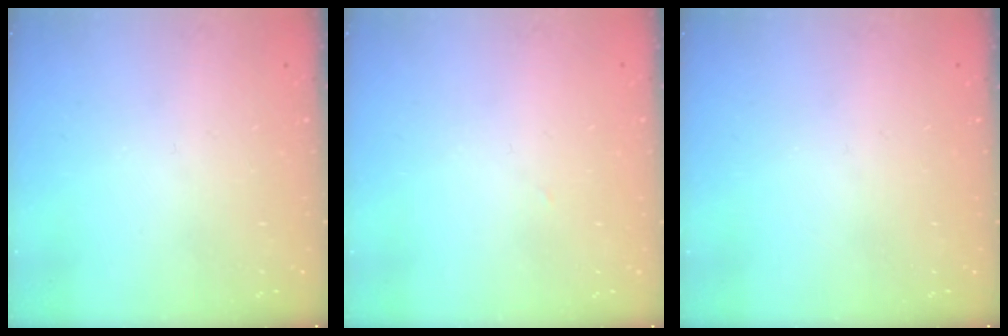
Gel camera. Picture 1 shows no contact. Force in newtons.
{"total": 1.1, "press": 1.1, "slide": 0.1}
{"total": 0.0}